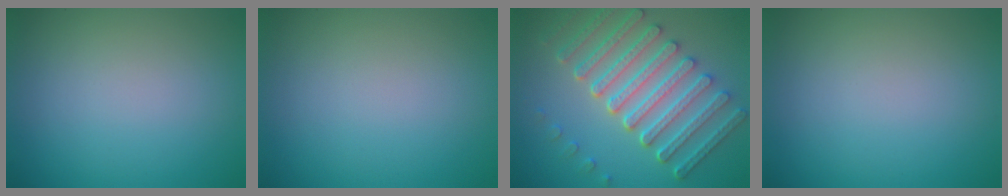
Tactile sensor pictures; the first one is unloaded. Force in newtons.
{"total": 0.0}
{"total": 7.7, "press": 6.1, "slide": 4.8}
{"total": 0.0}